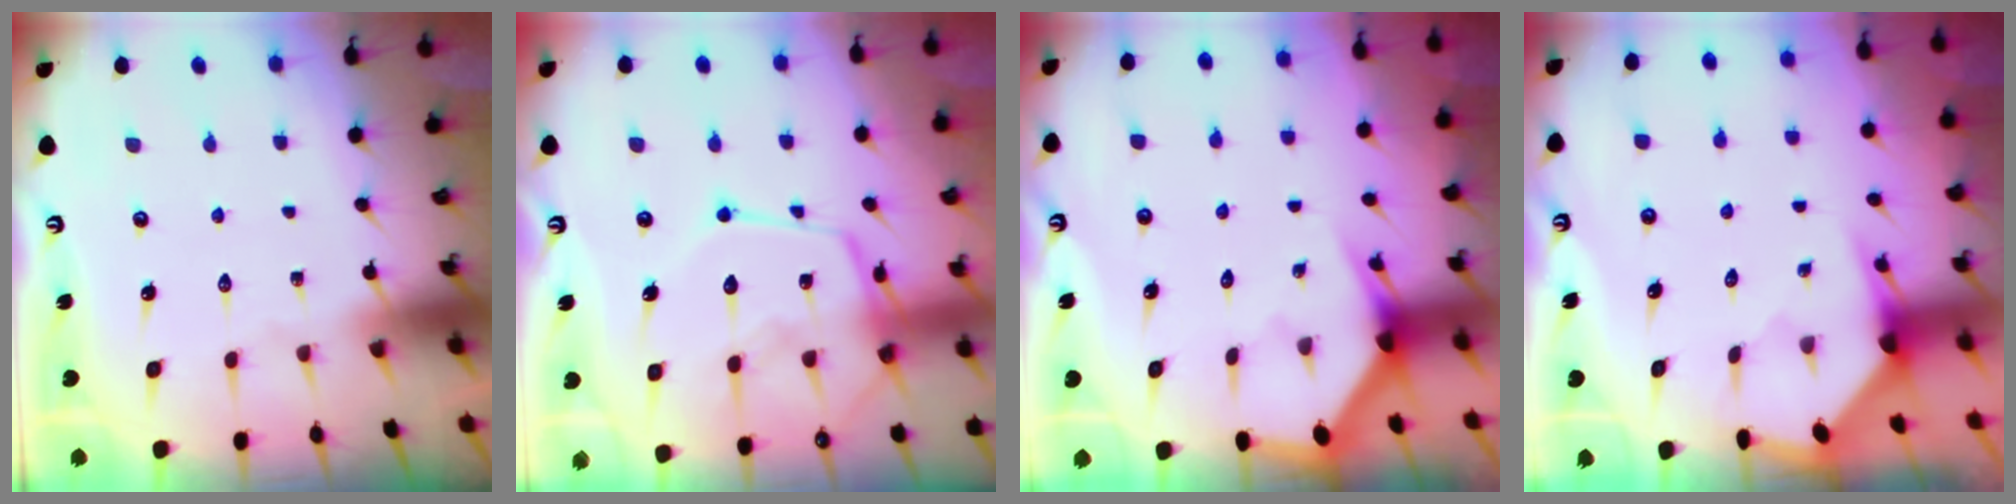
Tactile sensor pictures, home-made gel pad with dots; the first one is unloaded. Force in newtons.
{"total": 15.5, "press": 15.4, "slide": 1.7}
{"total": 2.9, "press": 2.9, "slide": 0.1}
{"total": 3.2, "press": 3.2, "slide": 0.3}